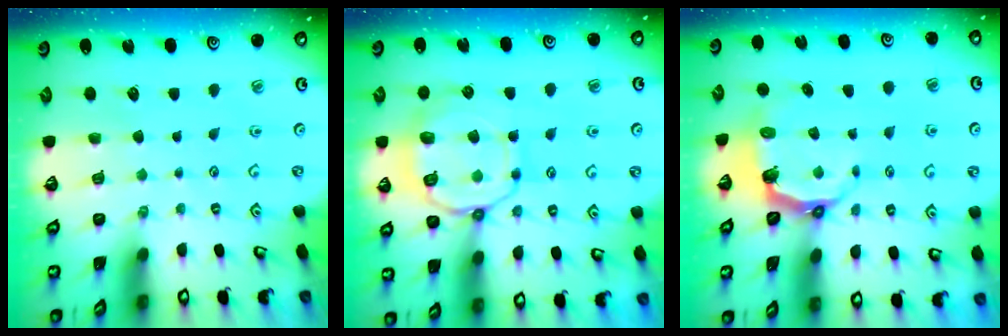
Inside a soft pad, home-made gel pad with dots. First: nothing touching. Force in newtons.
{"total": 13.5, "press": 13.4, "slide": 1.3}
{"total": 4.9, "press": 3.2, "slide": 3.7}